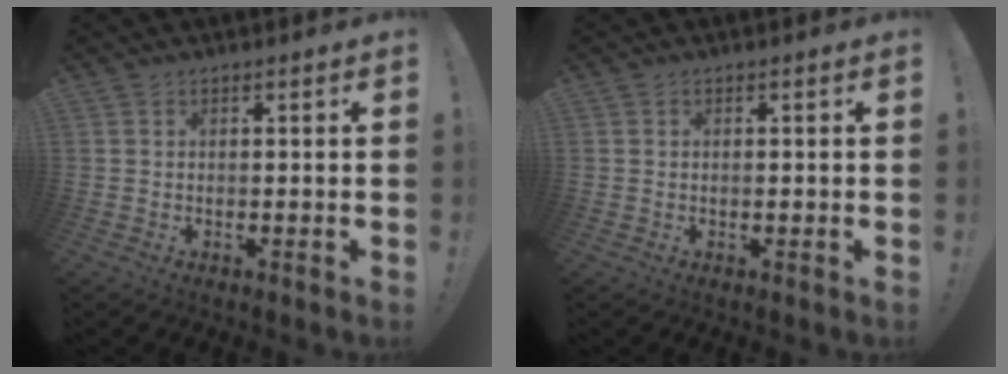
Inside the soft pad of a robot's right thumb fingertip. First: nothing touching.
{"total": 0.5, "force": [-0.3, 0.1, 0.4], "torque": [-0.003, -0.002, -0.006]}